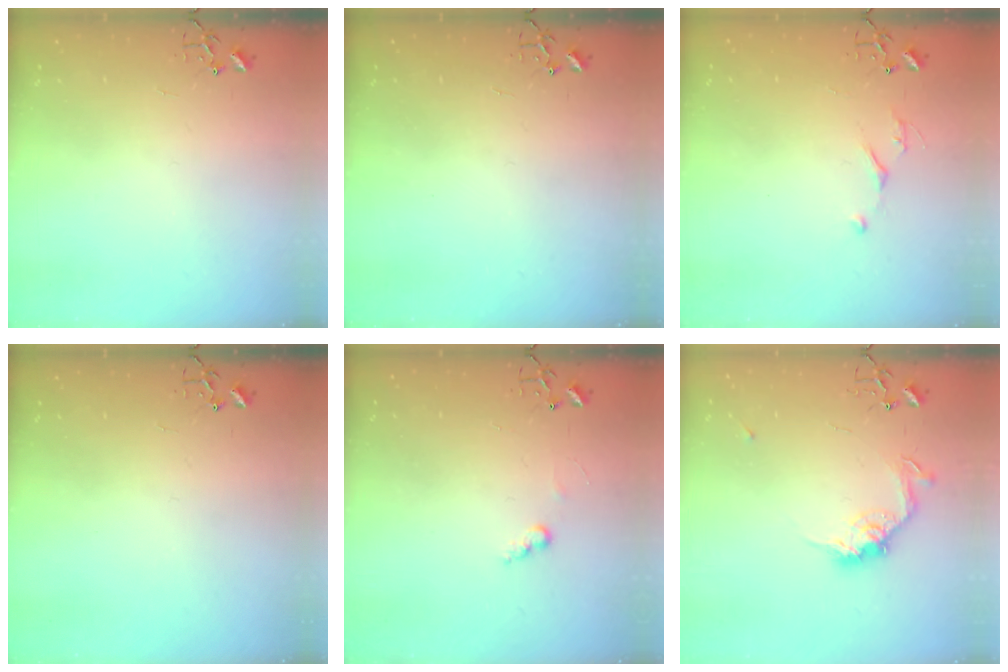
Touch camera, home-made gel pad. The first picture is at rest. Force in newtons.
{"total": 0.0}
{"total": 4.3, "press": 4.3, "slide": 0.6}
{"total": 0.0}
{"total": 6.1, "press": 6.1, "slide": 0.3}
{"total": 10.9, "press": 10.9, "slide": 0.5}